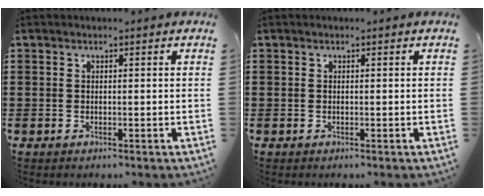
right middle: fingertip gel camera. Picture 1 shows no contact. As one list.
[{"total": 0.0}]